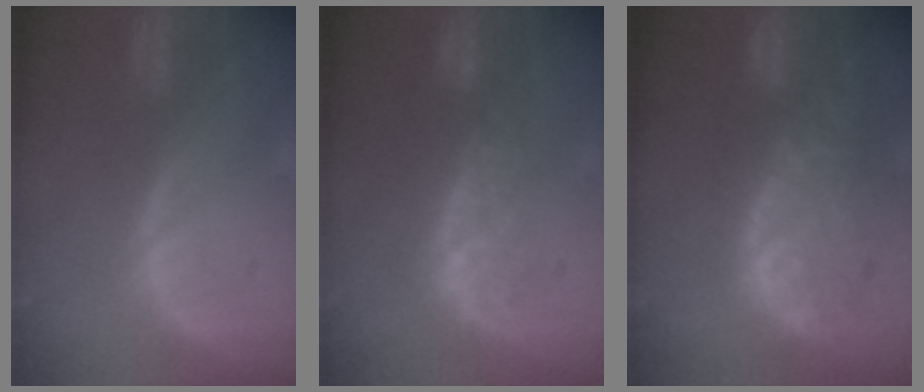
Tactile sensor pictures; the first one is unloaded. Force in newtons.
{"total": 8.3, "press": 7.4, "slide": 3.7}
{"total": 11.1, "press": 9.6, "slide": 5.6}